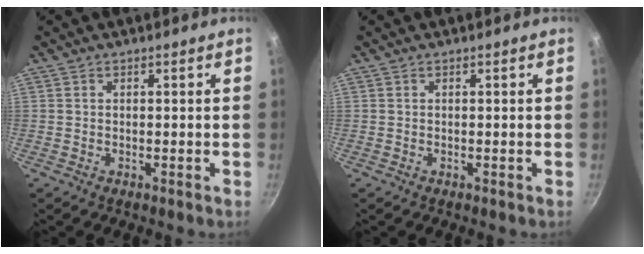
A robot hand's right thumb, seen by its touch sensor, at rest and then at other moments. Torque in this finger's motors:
{"motor_torque": [-0.54, -0.22, 0.05, 0.02, 0.00]}